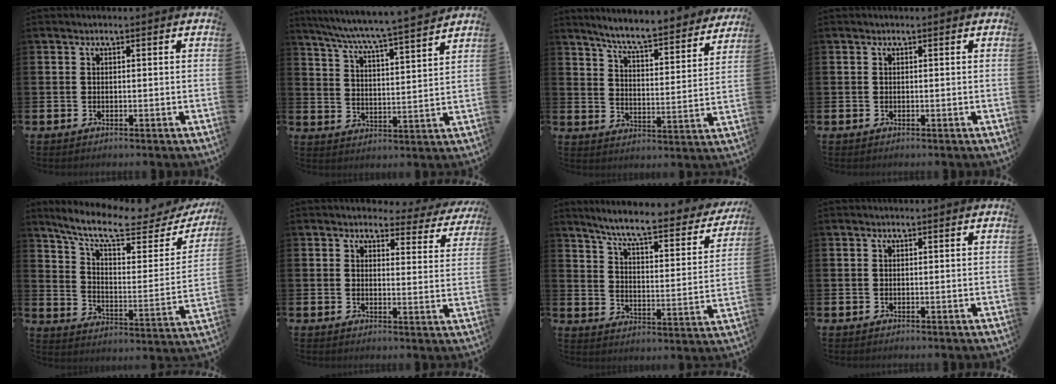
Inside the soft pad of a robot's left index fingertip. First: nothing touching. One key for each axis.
{"total": 6.8, "fx": 6.5, "fy": -0.4, "fz": 2.2, "tx": -0.073, "ty": -0.049, "tz": 0.110}
{"total": 6.9, "fx": 6.5, "fy": 0.1, "fz": 2.2, "tx": -0.066, "ty": -0.052, "tz": 0.108}
{"total": 0.0}
{"total": 9.8, "fx": 8.1, "fy": 2.3, "fz": 5.1, "tx": -0.121, "ty": -0.054, "tz": 0.133}
{"total": 2.7, "fx": 2.4, "fy": 1.2, "fz": 0.4, "tx": -0.003, "ty": -0.021, "tz": 0.035}
{"total": 7.3, "fx": 6.4, "fy": 0.8, "fz": 3.3, "tx": -0.089, "ty": -0.051, "tz": 0.102}
{"total": 0.0}